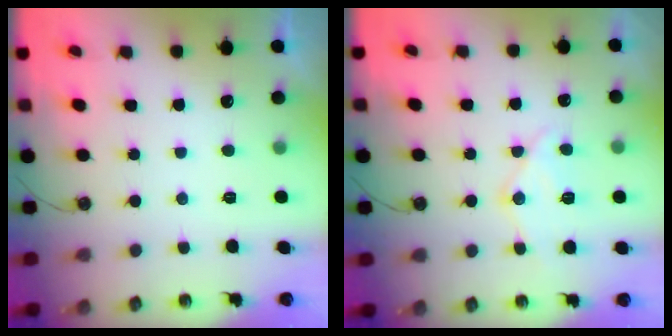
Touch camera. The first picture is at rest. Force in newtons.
{"total": 14.4, "press": 14.3, "slide": 1.4}